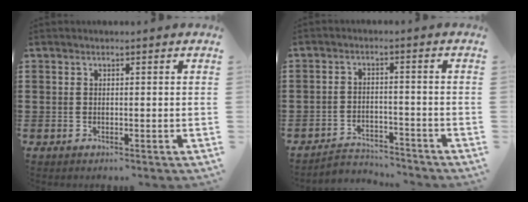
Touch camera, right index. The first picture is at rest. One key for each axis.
{"total": 3.4, "fx": -3.3, "fy": 0.7, "fz": 0.2, "tx": -0.011, "ty": 0.004, "tz": -0.070}